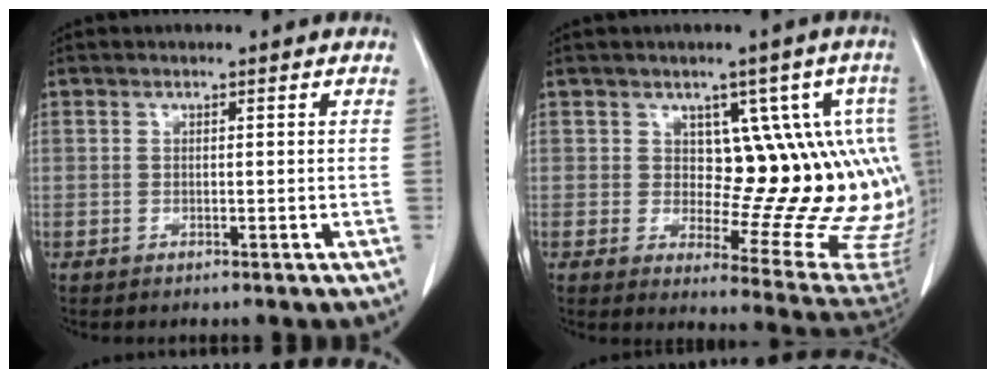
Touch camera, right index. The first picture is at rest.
{"total": 13.9, "force": [2.5, 5.7, 12.5], "torque": [-0.129, 0.004, 0.035]}